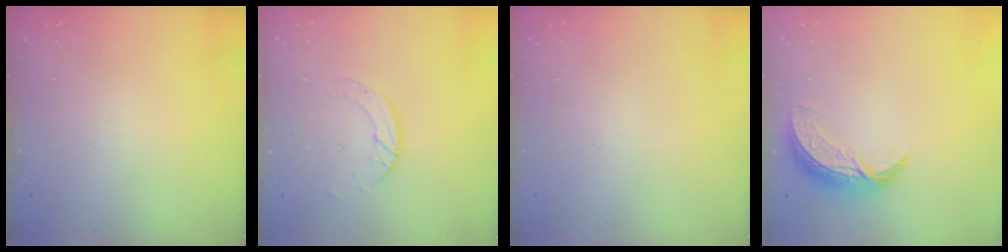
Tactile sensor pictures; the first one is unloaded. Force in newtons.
{"total": 3.6, "press": 3.6, "slide": 0.2}
{"total": 0.0}
{"total": 8.2, "press": 8.2, "slide": 0.3}